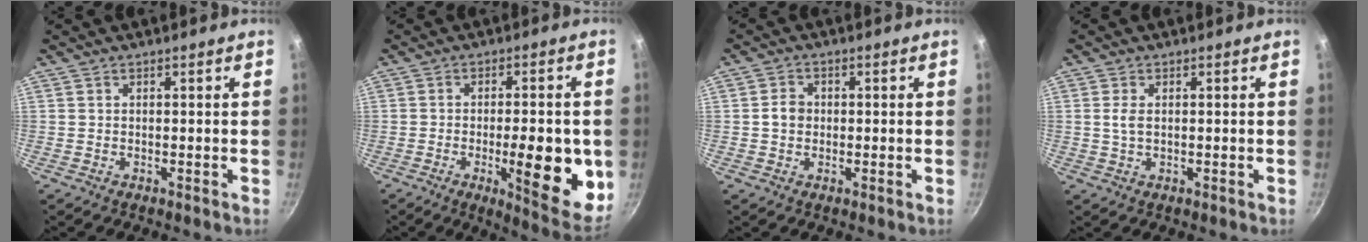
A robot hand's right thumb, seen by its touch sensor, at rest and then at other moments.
{"total": 15.4, "force": [-2.8, 4.8, 14.3], "torque": [-0.169, -0.010, -0.037]}
{"total": 3.2, "force": [-0.1, 2.7, 1.7], "torque": [-0.016, 0.009, -0.005]}
{"total": 2.4, "force": [0.3, 1.4, 2.0], "torque": [-0.037, -0.001, 0.006]}